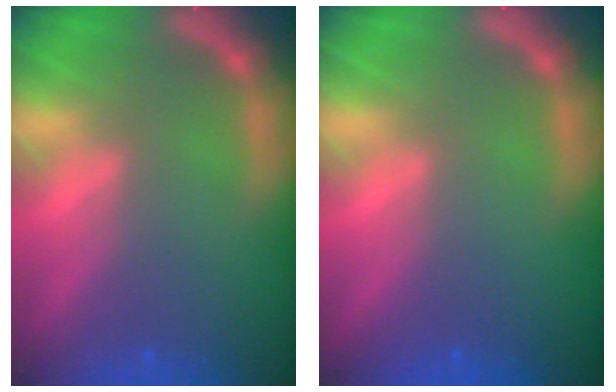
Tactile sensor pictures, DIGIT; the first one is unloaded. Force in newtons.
{"total": 0.0}